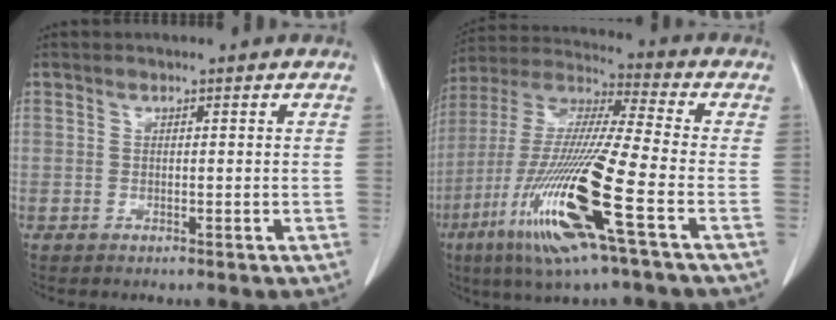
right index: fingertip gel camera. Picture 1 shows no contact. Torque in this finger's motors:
{"motor_torque": [1.94, -0.20, 1.05, 0.21]}